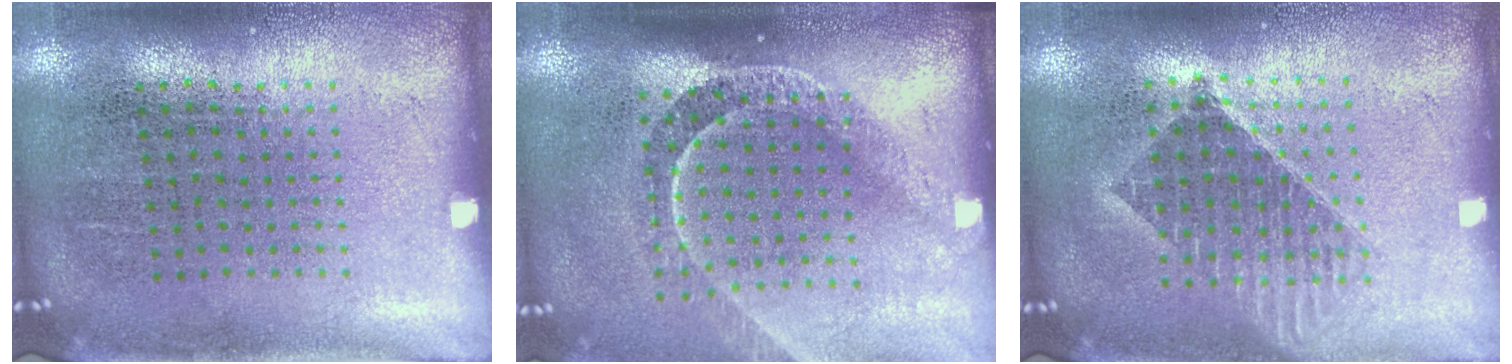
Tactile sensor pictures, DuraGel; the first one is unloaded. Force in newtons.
{"total": 2.1, "press": 1.5, "slide": 1.5}
{"total": 1.5, "press": 1.3, "slide": 0.8}